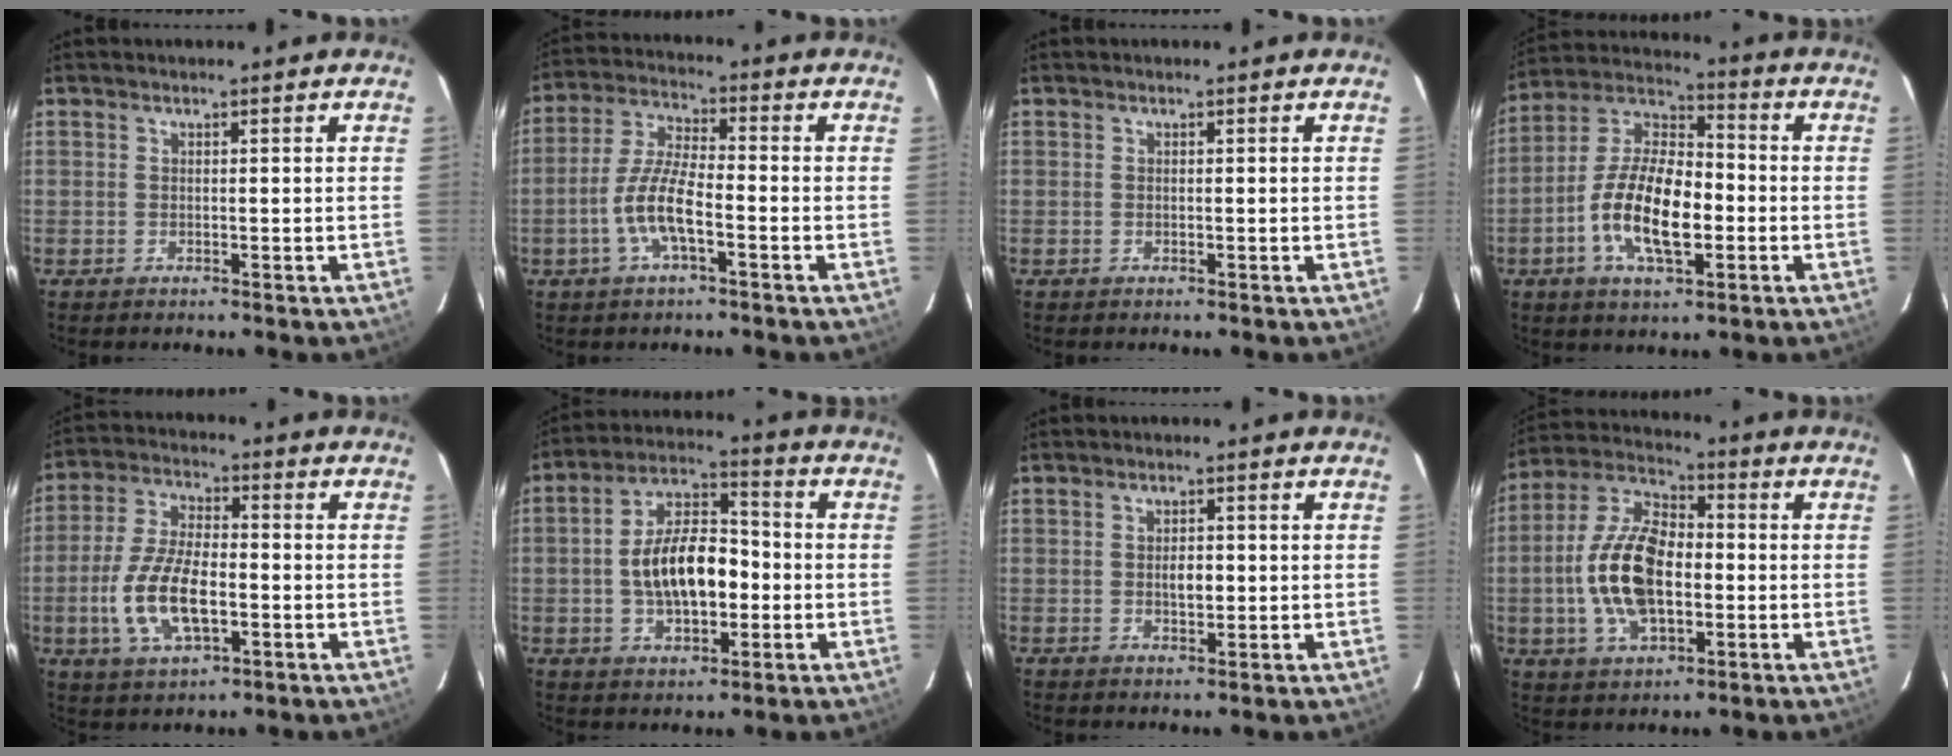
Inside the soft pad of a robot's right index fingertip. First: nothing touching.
{"total": 9.0, "force": [-3.4, 2.3, 8.0], "torque": [-0.169, 0.004, -0.066]}
{"total": 0.0}
{"total": 15.5, "force": [-3.9, 6.8, 13.4], "torque": [-0.261, 0.006, -0.075]}
{"total": 13.4, "force": [-3.4, 6.1, 11.5], "torque": [-0.240, -0.001, -0.058]}
{"total": 13.3, "force": [-1.7, 6.8, 11.3], "torque": [-0.206, 0.022, -0.024]}
{"total": 2.8, "force": [0.0, 1.5, 2.4], "torque": [-0.039, 0.002, 0.002]}
{"total": 15.8, "force": [-2.0, 8.3, 13.3], "torque": [-0.276, 0.011, -0.036]}